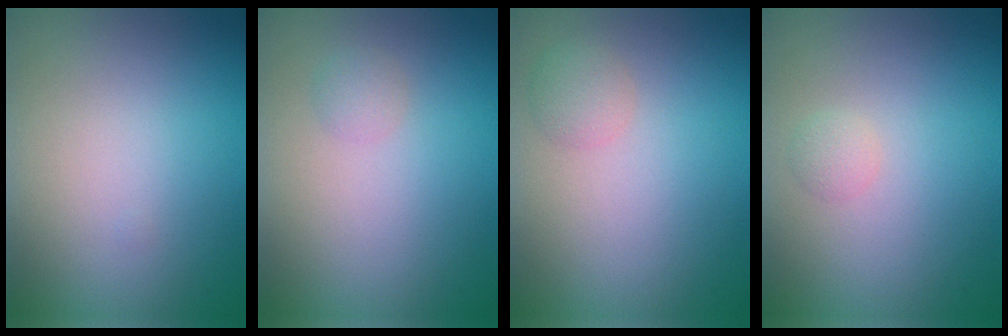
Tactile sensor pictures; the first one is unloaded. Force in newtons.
{"total": 1.0, "press": 1.0, "slide": 0.0}
{"total": 1.5, "press": 1.5, "slide": 0.0}
{"total": 0.9, "press": 0.9, "slide": 0.1}